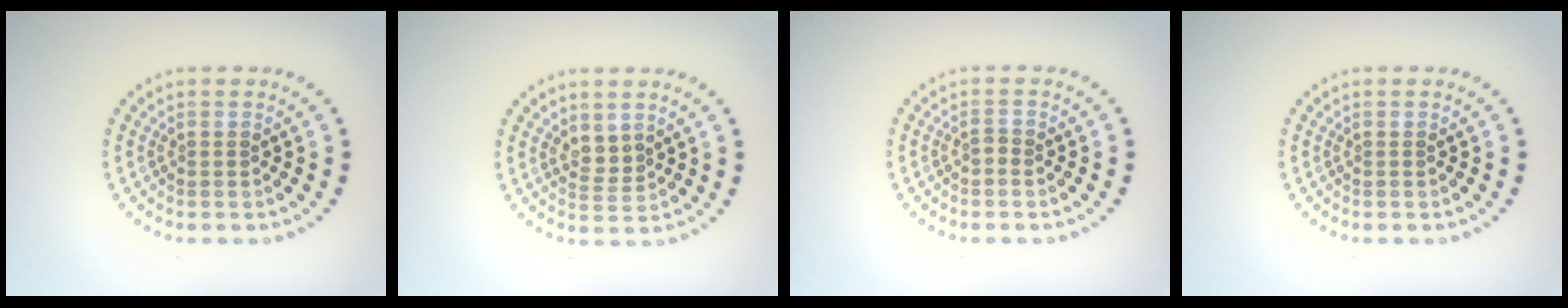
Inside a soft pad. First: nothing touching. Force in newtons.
{"total": 1.6, "press": 1.2, "slide": 1.0}
{"total": 0.9, "press": 0.5, "slide": 0.7}
{"total": 0.0}